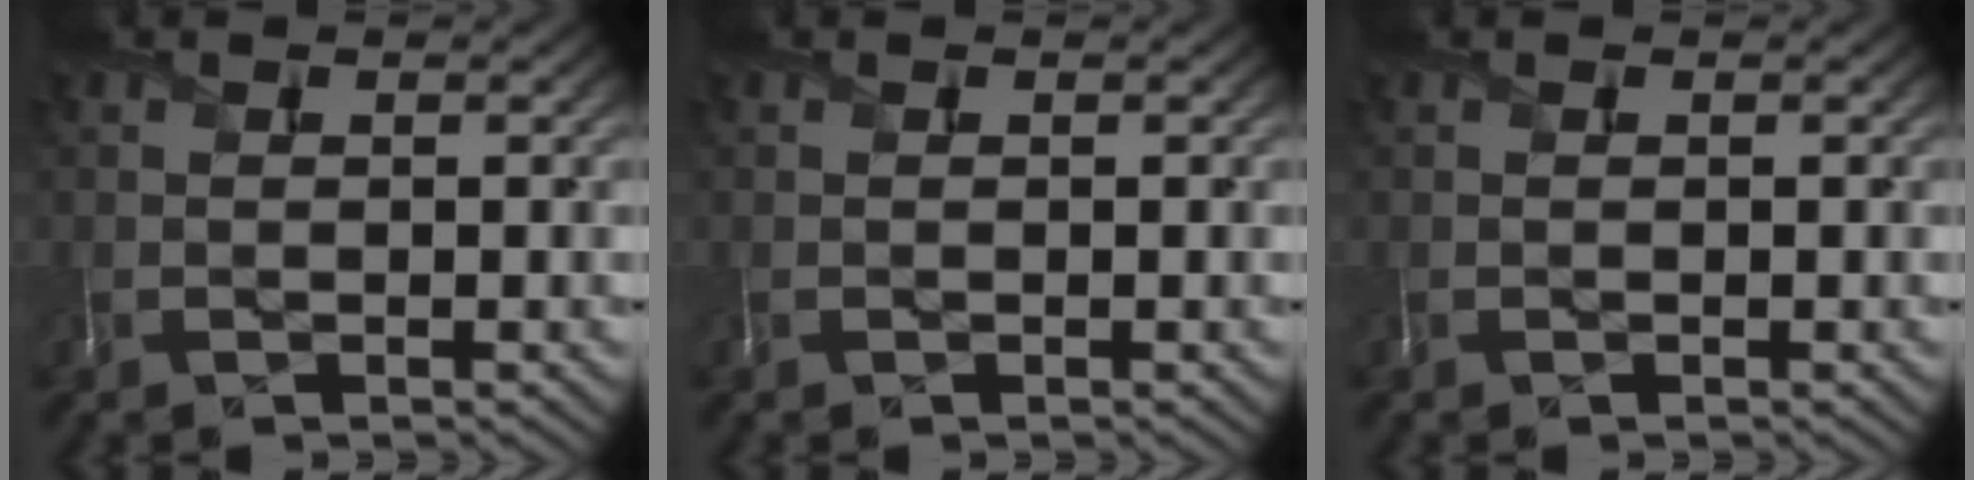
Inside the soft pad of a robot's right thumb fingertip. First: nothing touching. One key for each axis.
{"total": 0.0}
{"total": 0.0}